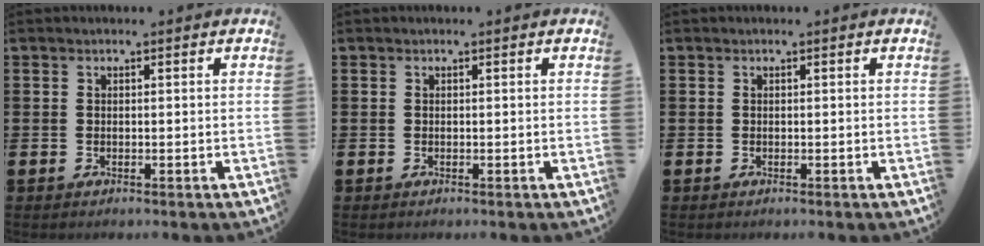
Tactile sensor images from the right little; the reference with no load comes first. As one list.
[{"total": 0.0}, {"total": 0.0}]